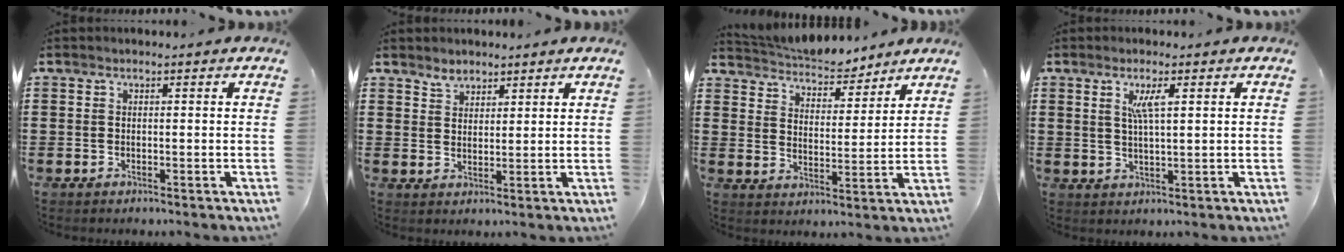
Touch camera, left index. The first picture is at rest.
{"total": 2.6, "force": [2.4, 1.1, -0.1], "torque": [-0.006, 0.002, 0.046]}
{"total": 4.8, "force": [4.7, 0.8, 0.2], "torque": [-0.030, -0.028, 0.079]}
{"total": 3.6, "force": [1.5, 0.7, 3.2], "torque": [-0.068, 0.004, 0.023]}